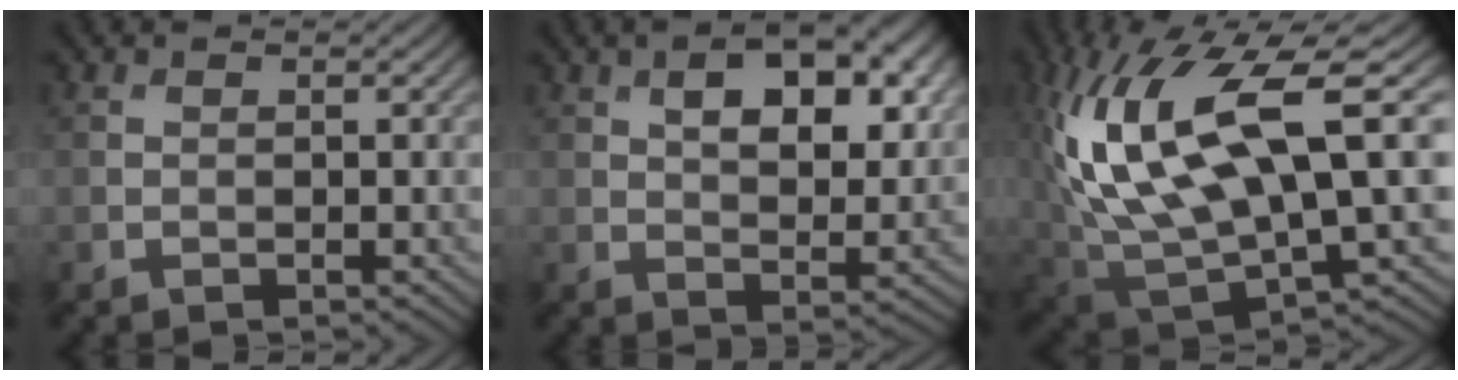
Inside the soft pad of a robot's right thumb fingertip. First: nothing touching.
{"total": 10.5, "force": [3.9, 5.4, 8.1], "torque": [-0.121, 0.005, 0.059]}
{"total": 19.2, "force": [4.2, 8.1, 16.9], "torque": [-0.348, 0.009, 0.078]}